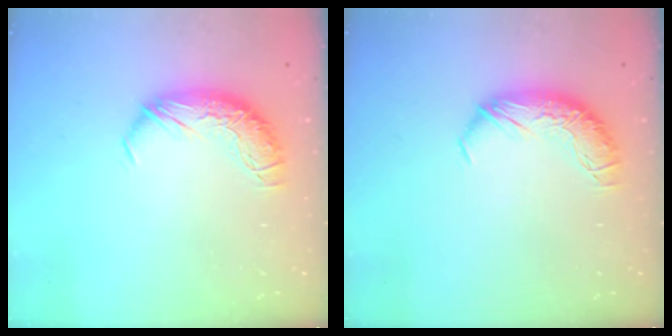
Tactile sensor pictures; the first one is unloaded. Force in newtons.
{"total": 0.0}